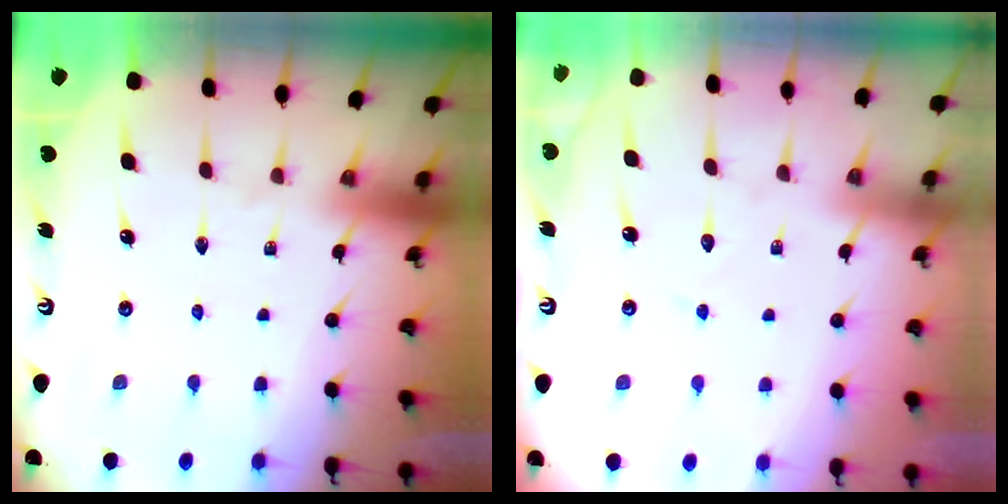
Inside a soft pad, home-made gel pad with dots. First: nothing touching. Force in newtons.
{"total": 4.3, "press": 4.3, "slide": 0.4}